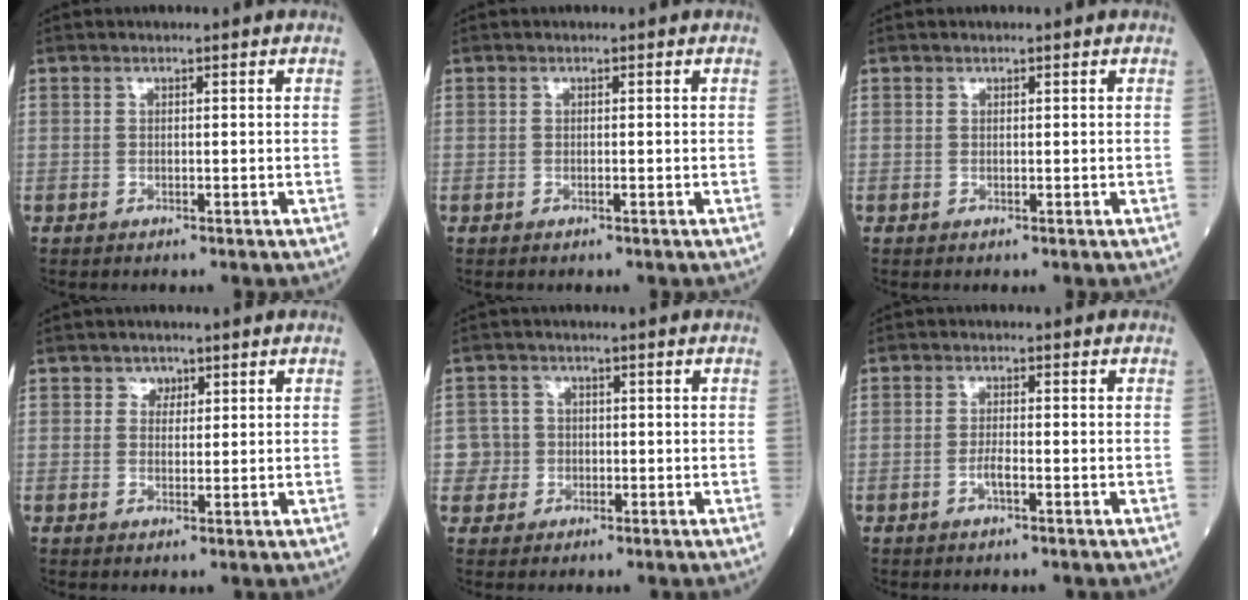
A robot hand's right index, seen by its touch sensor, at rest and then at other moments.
{"total": 0.0}
{"total": 0.0}
{"total": 1.8, "force": [1.0, 1.5, 0.4], "torque": [0.001, -0.001, 0.011]}
{"total": 3.3, "force": [-0.5, 3.3, -0.4], "torque": [0.020, 0.011, -0.013]}
{"total": 1.8, "force": [-0.8, 0.2, 1.6], "torque": [-0.030, 0.001, -0.016]}